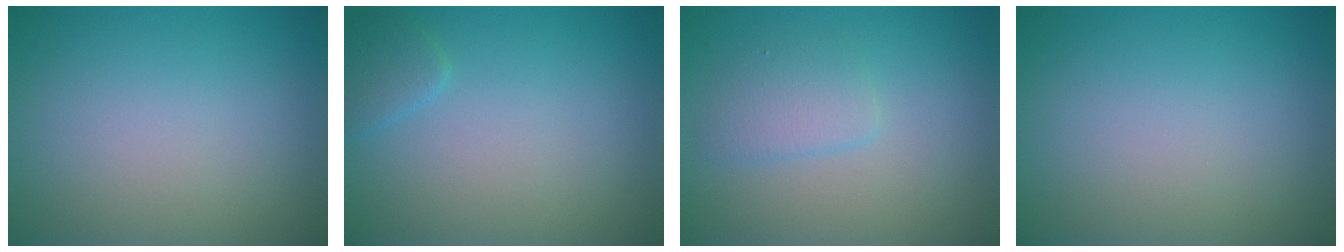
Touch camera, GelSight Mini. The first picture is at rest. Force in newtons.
{"total": 1.3, "press": 1.2, "slide": 0.1}
{"total": 1.9, "press": 1.9, "slide": 0.2}
{"total": 0.0}